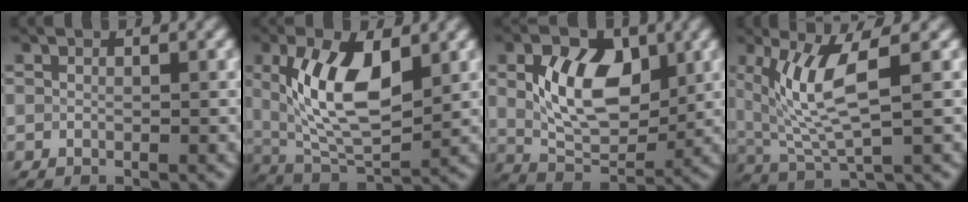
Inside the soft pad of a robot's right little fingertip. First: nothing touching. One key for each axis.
{"total": 8.8, "fx": 2.0, "fy": 4.0, "fz": 7.5, "tx": -0.150, "ty": -0.001, "tz": 0.040}
{"total": 7.8, "fx": 1.6, "fy": 4.7, "fz": 6.0, "tx": -0.114, "ty": 0.002, "tz": 0.030}
{"total": 6.3, "fx": 1.8, "fy": 1.5, "fz": 5.8, "tx": -0.132, "ty": -0.010, "tz": 0.042}